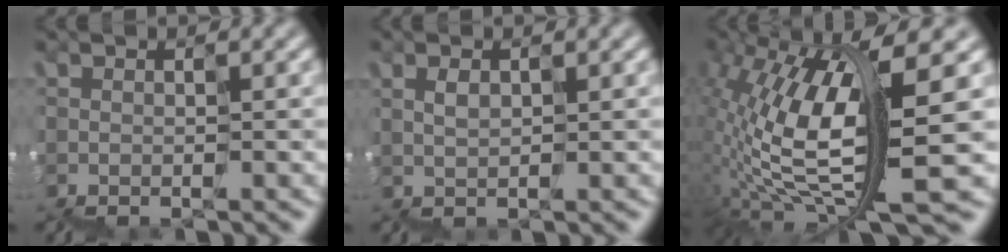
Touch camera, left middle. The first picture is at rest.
{"total": 1.2, "force": [0.7, -0.5, -0.9], "torque": [0.001, 0.017, 0.014]}
{"total": 10.7, "force": [1.5, 2.7, 10.3], "torque": [-0.217, 0.012, 0.043]}